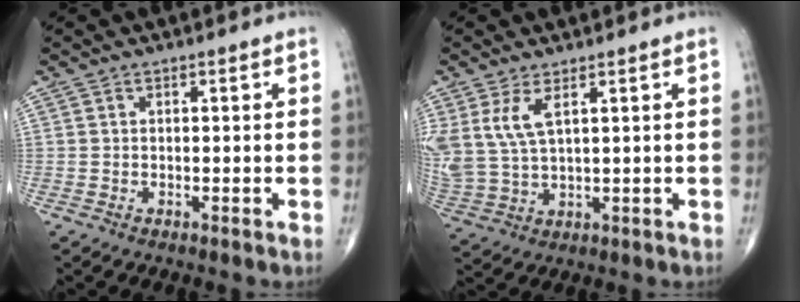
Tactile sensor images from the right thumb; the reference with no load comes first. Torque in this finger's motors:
{"motor_torque": [0.13, 0.25, 0.88, 0.53, 0.26]}